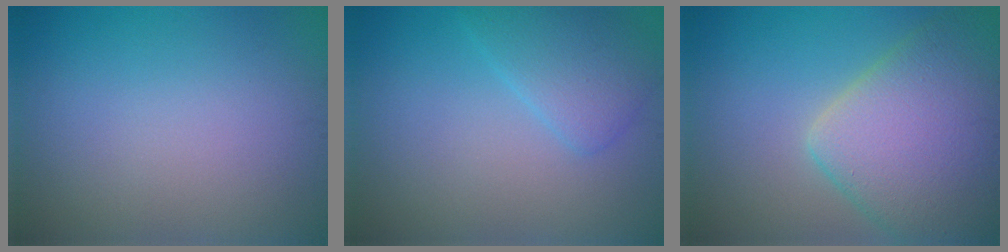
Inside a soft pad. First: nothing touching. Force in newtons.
{"total": 2.9, "press": 2.9, "slide": 0.1}
{"total": 8.8, "press": 8.7, "slide": 0.5}